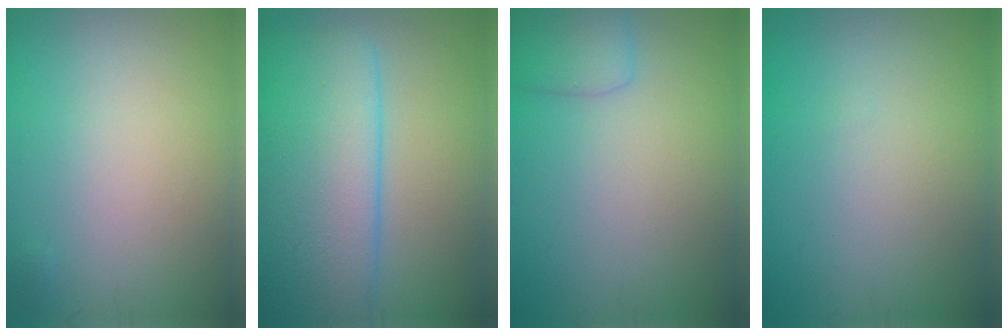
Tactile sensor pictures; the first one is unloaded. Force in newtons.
{"total": 9.3, "press": 9.3, "slide": 0.5}
{"total": 2.4, "press": 2.4, "slide": 0.1}
{"total": 0.0}